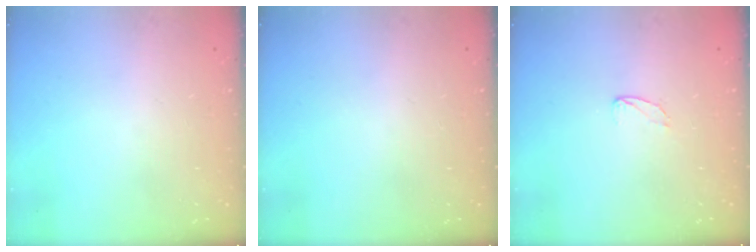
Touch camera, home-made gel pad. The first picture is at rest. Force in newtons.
{"total": 0.0}
{"total": 4.1, "press": 4.1, "slide": 0.4}